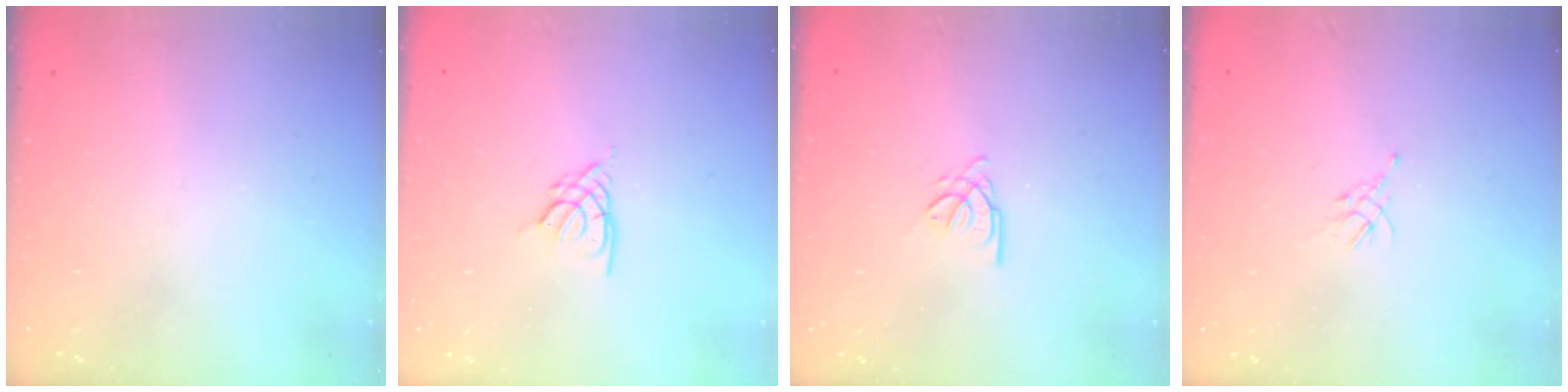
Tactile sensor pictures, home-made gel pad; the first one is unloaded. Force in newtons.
{"total": 2.6, "press": 2.6, "slide": 0.6}
{"total": 3.1, "press": 3.1, "slide": 0.1}
{"total": 3.1, "press": 3.0, "slide": 0.8}